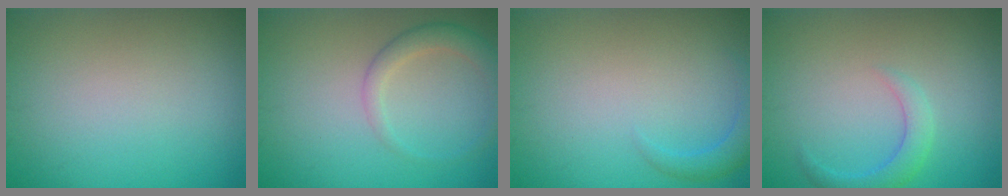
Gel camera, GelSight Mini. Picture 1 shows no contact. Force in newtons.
{"total": 2.5, "press": 2.5, "slide": 0.1}
{"total": 1.8, "press": 1.8, "slide": 0.1}
{"total": 2.2, "press": 2.1, "slide": 0.2}